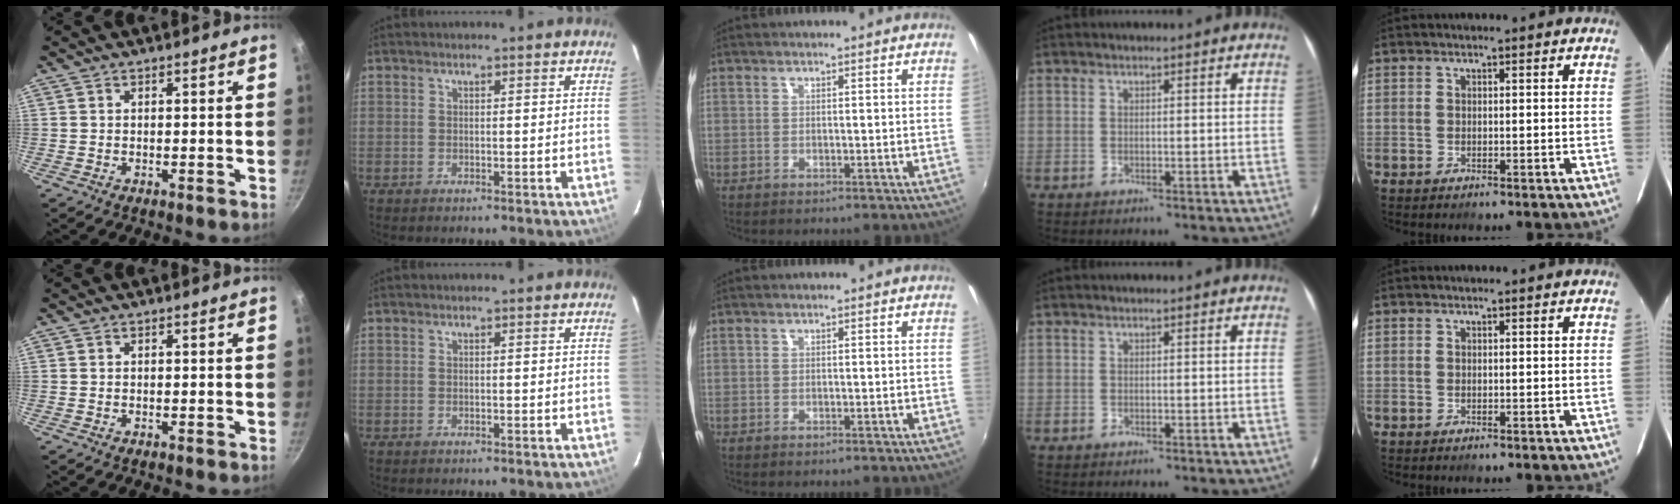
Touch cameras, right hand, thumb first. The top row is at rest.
{}